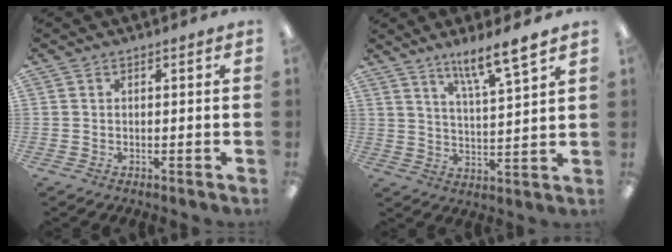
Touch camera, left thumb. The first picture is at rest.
{"total": 9.1, "force": [7.3, 0.7, 5.3], "torque": [-0.090, -0.048, 0.122]}